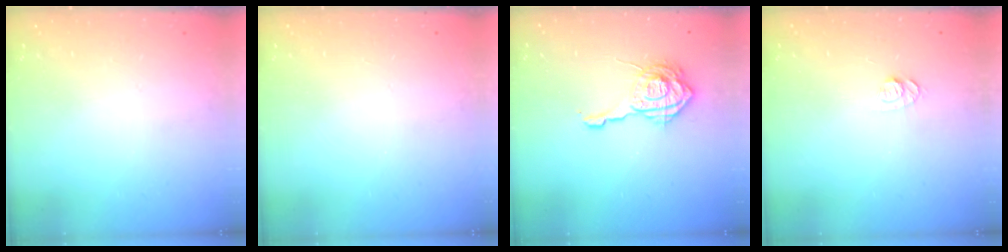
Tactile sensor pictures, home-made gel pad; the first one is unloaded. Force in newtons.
{"total": 0.0}
{"total": 13.0, "press": 12.9, "slide": 1.3}
{"total": 6.4, "press": 6.4, "slide": 0.6}